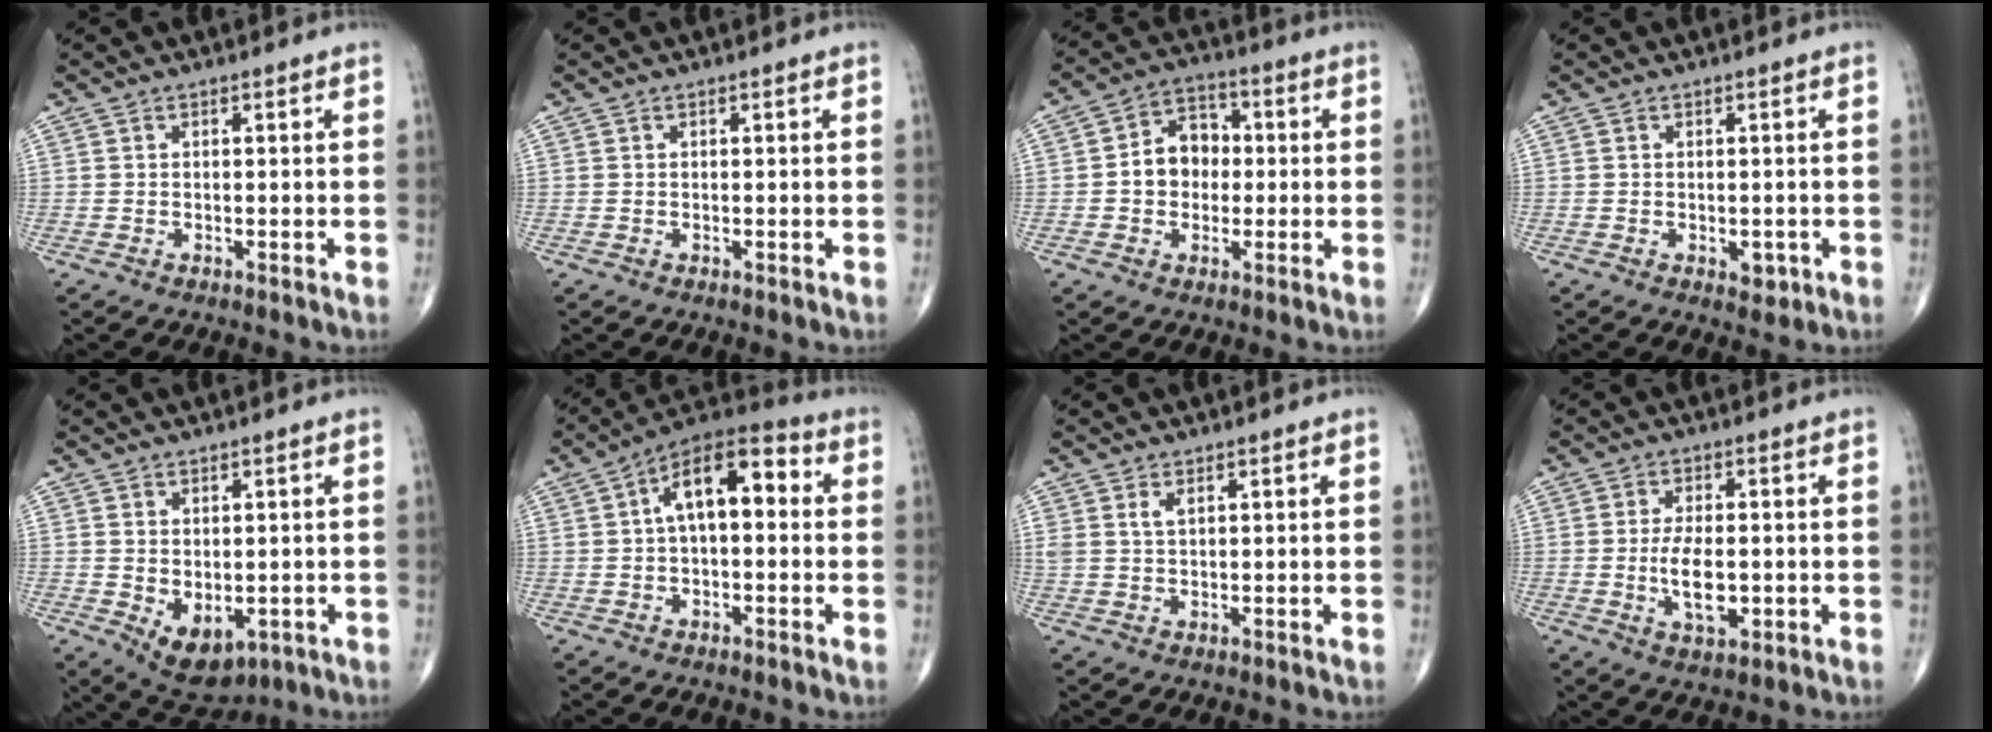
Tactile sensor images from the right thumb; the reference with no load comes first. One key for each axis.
{"total": 0.0}
{"total": 8.4, "fx": -0.2, "fy": 6.7, "fz": 5.1, "tx": -0.053, "ty": 0.025, "tz": -0.013}
{"total": 2.2, "fx": -0.6, "fy": 1.4, "fz": 1.6, "tx": -0.006, "ty": 0.001, "tz": -0.005}
{"total": 7.7, "fx": -1.8, "fy": 4.7, "fz": 5.8, "tx": -0.069, "ty": -0.004, "tz": -0.005}
{"total": 12.4, "fx": 1.7, "fy": 6.1, "fz": 10.6, "tx": -0.157, "ty": 0.041, "tz": 0.015}
{"total": 2.0, "fx": 1.1, "fy": 0.9, "fz": 1.3, "tx": -0.030, "ty": 0.001, "tz": 0.028}
{"total": 7.0, "fx": -0.8, "fy": 3.2, "fz": 6.1, "tx": -0.108, "ty": -0.008, "tz": -0.012}